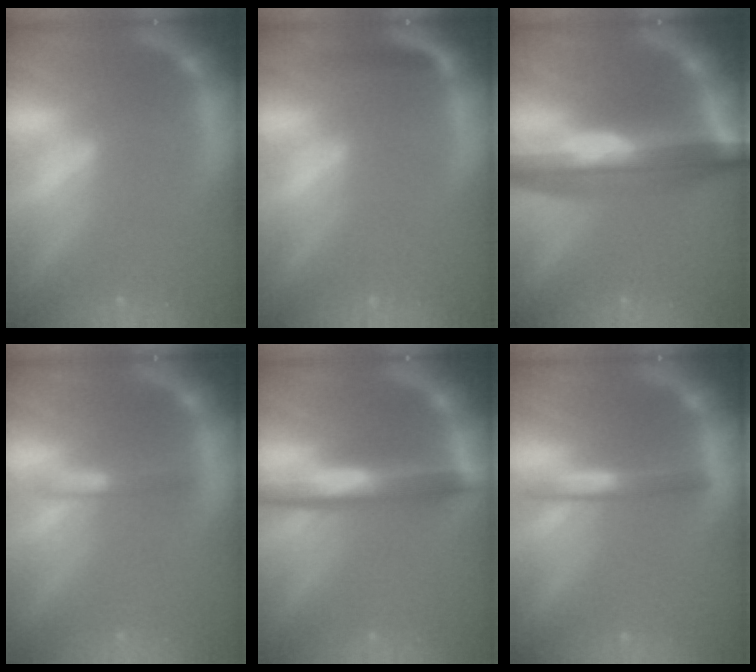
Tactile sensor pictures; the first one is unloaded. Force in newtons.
{"total": 1.9}
{"total": 10.0}
{"total": 1.4}
{"total": 5.0}
{"total": 2.5}